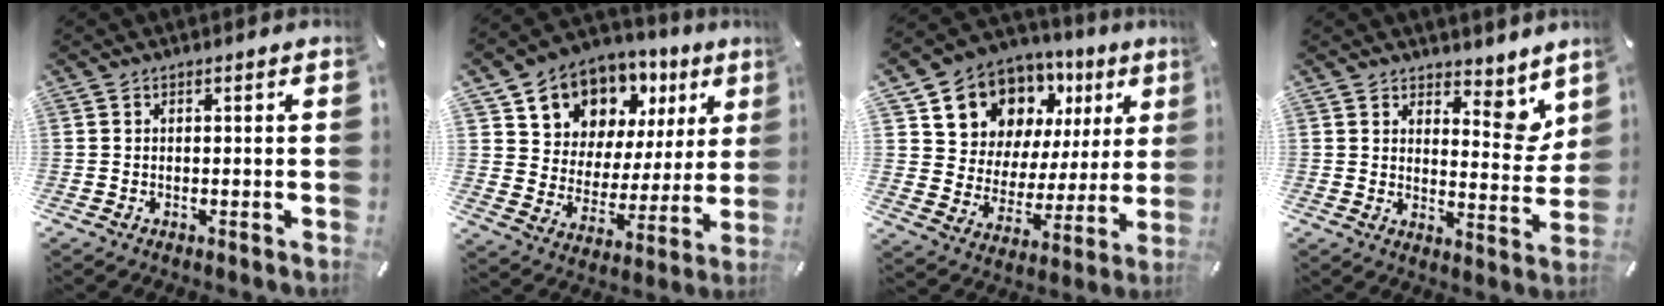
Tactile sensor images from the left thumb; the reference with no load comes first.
{"total": 10.6, "force": [7.7, 7.2, 1.0], "torque": [-0.039, -0.076, 0.143]}
{"total": 11.6, "force": [8.1, 8.1, 2.1], "torque": [-0.054, -0.078, 0.149]}
{"total": 8.4, "force": [5.5, 4.8, 4.2], "torque": [-0.028, -0.052, 0.092]}